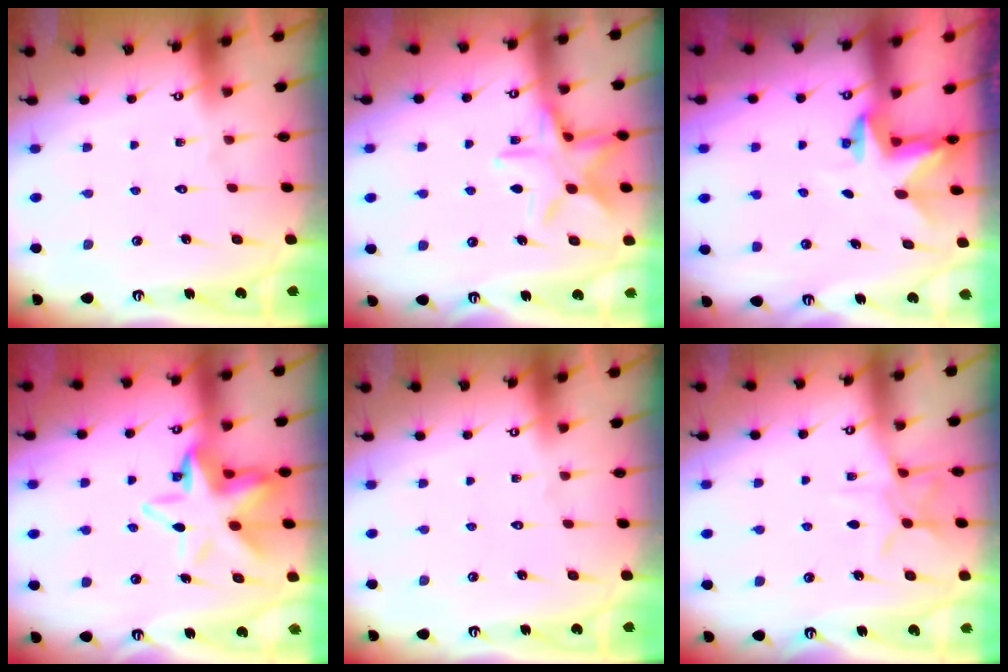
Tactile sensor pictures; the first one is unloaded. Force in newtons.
{"total": 13.3, "press": 13.3, "slide": 1.0}
{"total": 2.4, "press": 2.3, "slide": 0.4}
{"total": 12.9, "press": 12.5, "slide": 3.1}
{"total": 0.0}
{"total": 7.8, "press": 7.8, "slide": 0.5}